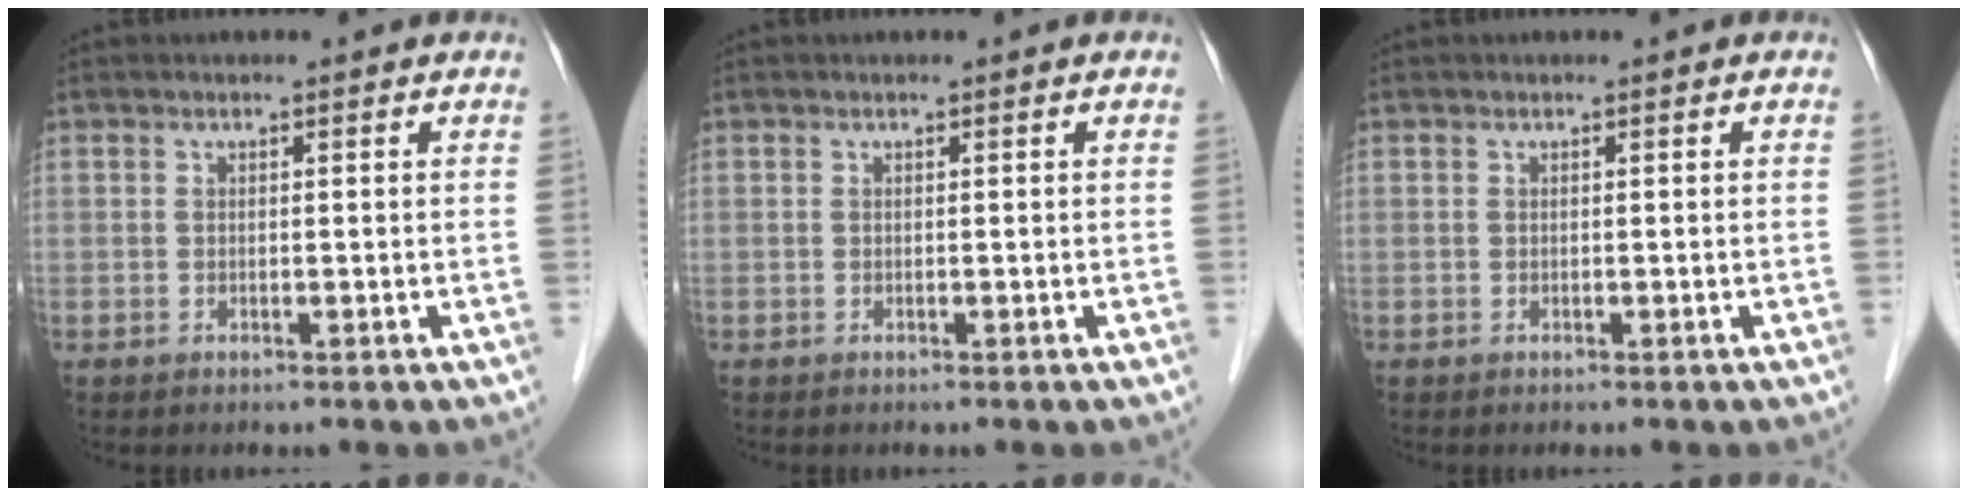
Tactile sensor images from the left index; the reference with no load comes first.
{"total": 0.0}
{"total": 0.0}